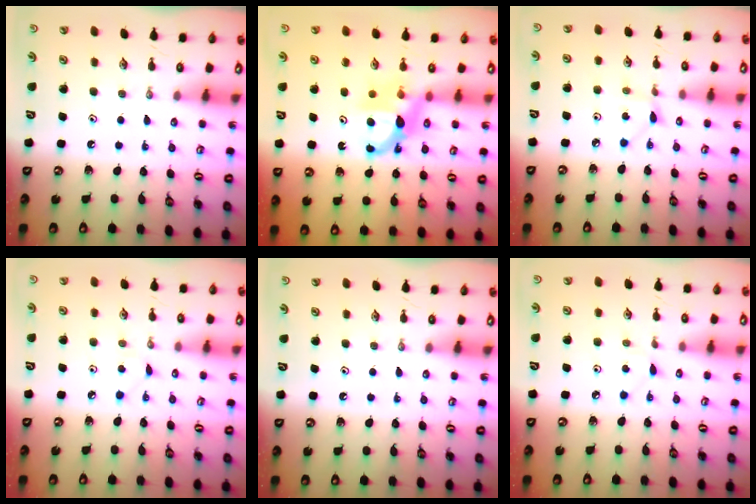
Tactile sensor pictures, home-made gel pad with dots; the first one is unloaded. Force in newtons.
{"total": 7.4, "press": 7.4, "slide": 0.4}
{"total": 2.5, "press": 2.5, "slide": 0.4}
{"total": 2.8, "press": 2.8, "slide": 0.4}
{"total": 0.0}
{"total": 3.0, "press": 3.0, "slide": 0.4}